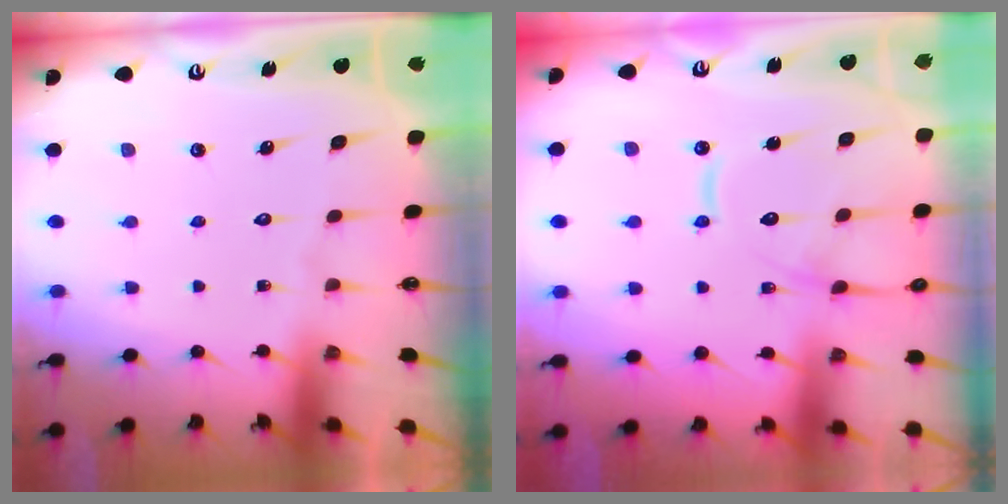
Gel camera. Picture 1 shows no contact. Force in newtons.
{"total": 14.1, "press": 14.0, "slide": 1.3}